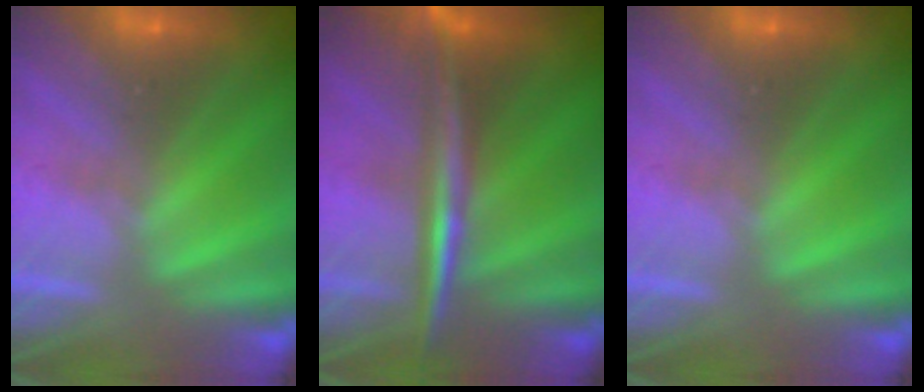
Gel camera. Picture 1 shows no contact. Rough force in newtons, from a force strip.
{"total": 2.9}
{"total": 0.0}